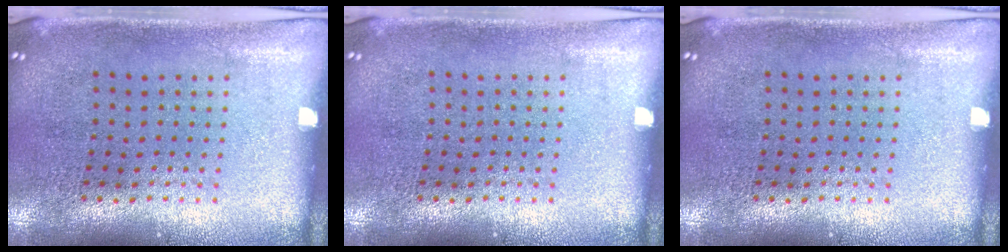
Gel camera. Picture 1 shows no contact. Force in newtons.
{"total": 0.0}
{"total": 0.0}